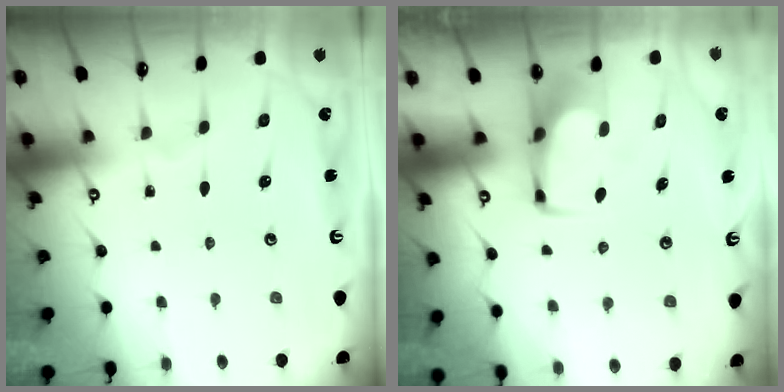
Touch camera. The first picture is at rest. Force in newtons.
{"total": 1.6, "press": 1.4, "slide": 0.7}